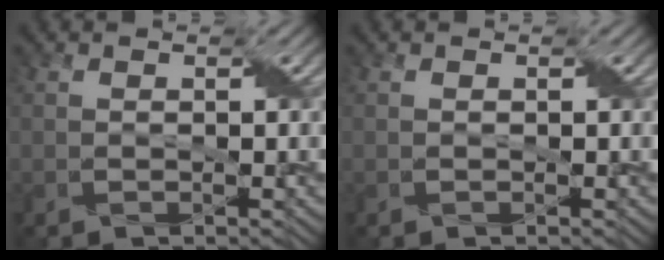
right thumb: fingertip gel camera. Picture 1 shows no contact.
{"total": 0.0}